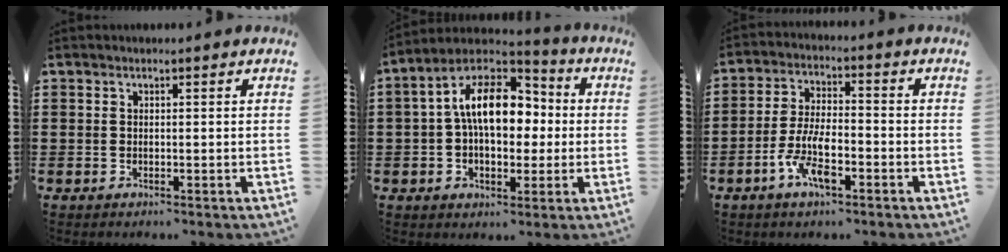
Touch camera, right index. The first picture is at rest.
{"total": 12.4, "force": [1.7, 7.5, 9.8], "torque": [-0.190, 0.011, 0.028]}
{"total": 7.9, "force": [-3.5, 3.0, 6.4], "torque": [-0.143, -0.005, -0.067]}